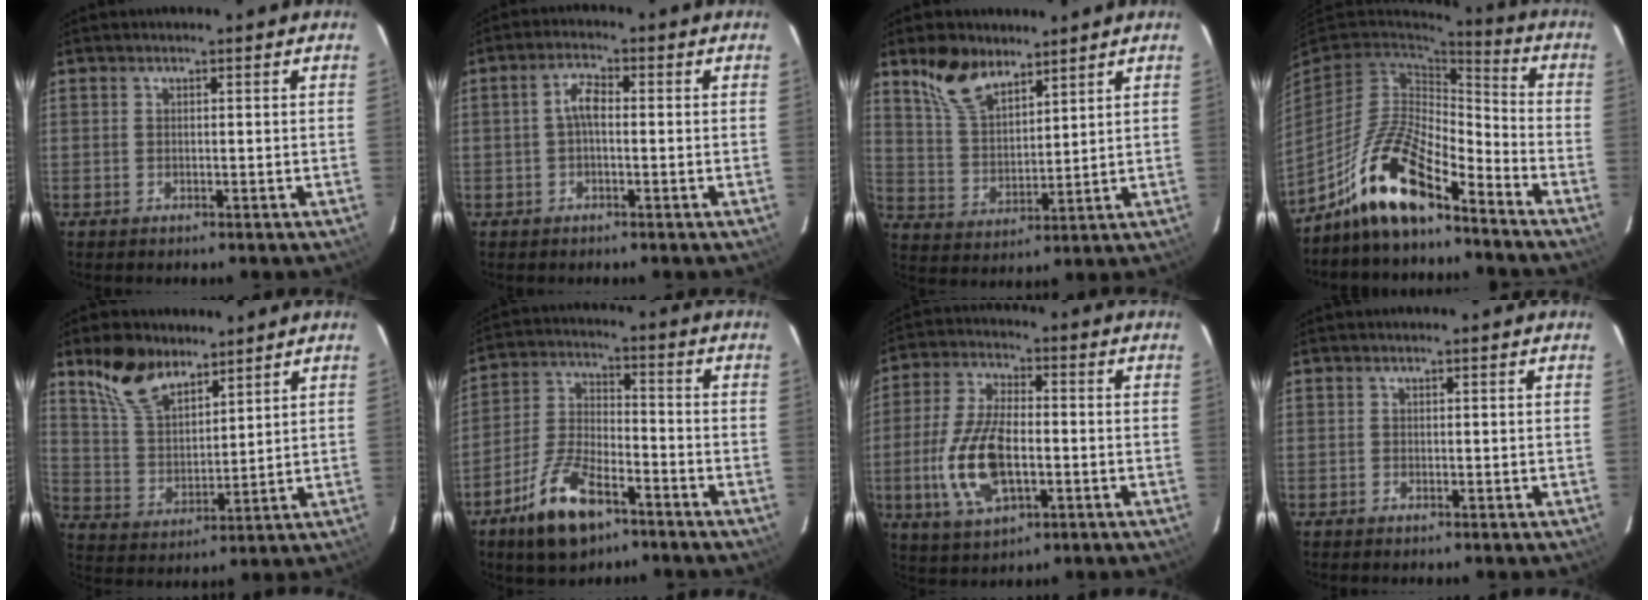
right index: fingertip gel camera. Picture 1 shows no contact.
{"total": 3.2, "force": [-0.3, 1.4, 2.9], "torque": [-0.059, 0.013, -0.006]}
{"total": 10.0, "force": [7.2, 4.8, 5.0], "torque": [-0.096, 0.016, 0.147]}
{"total": 14.6, "force": [-10.5, 4.3, 9.1], "torque": [-0.189, 0.001, -0.201]}
{"total": 11.2, "force": [8.0, 5.5, 5.5], "torque": [-0.110, 0.019, 0.163]}
{"total": 12.6, "force": [-7.9, 5.4, 8.2], "torque": [-0.178, 0.000, -0.144]}
{"total": 13.6, "force": [-3.1, 6.3, 11.7], "torque": [-0.249, -0.002, -0.055]}
{"total": 0.0}